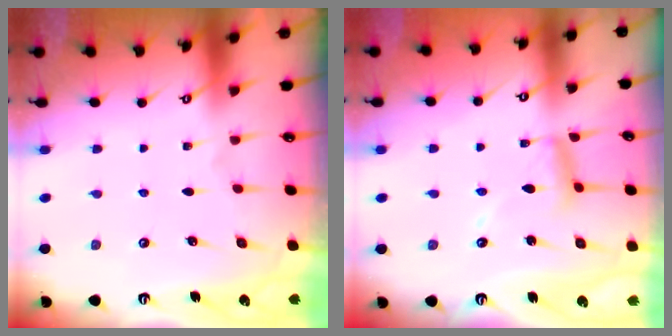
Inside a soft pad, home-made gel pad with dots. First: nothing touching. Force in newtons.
{"total": 11.7, "press": 11.7, "slide": 1.0}